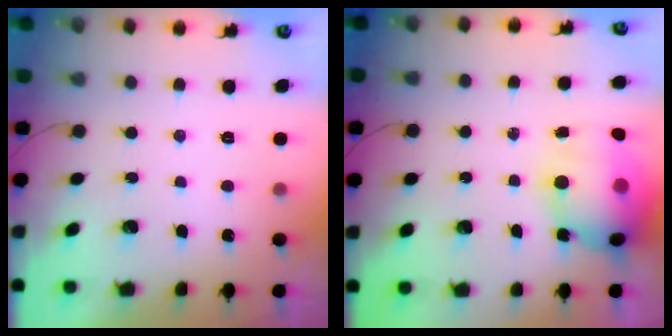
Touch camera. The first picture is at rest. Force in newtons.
{"total": 19.1, "press": 17.0, "slide": 8.7}